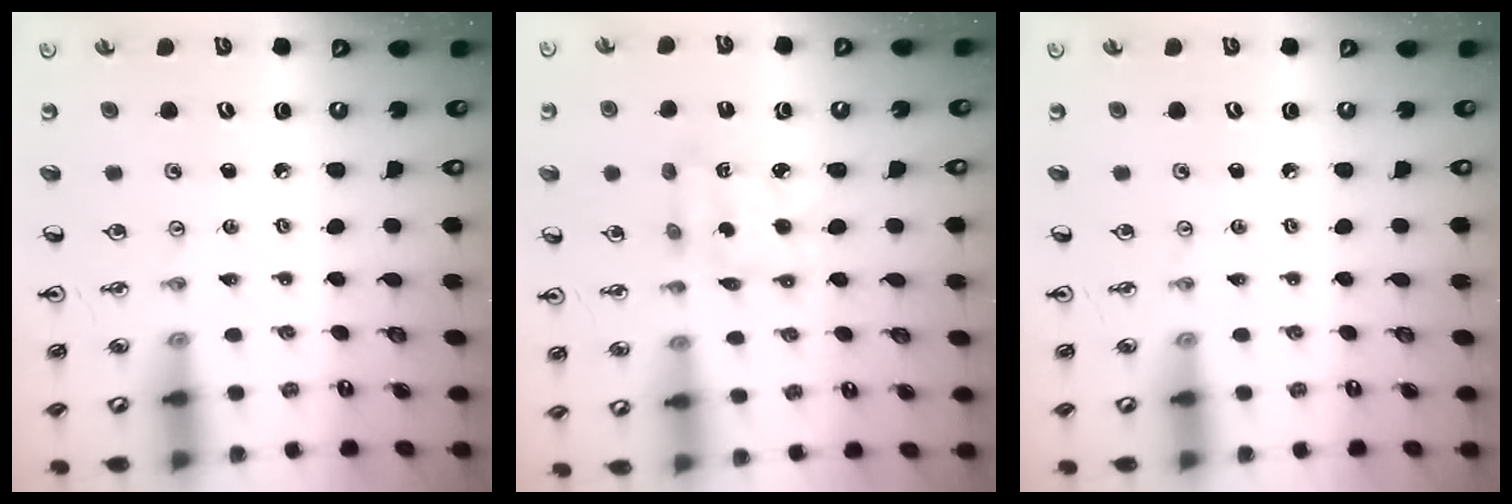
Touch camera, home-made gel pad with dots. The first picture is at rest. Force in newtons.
{"total": 2.9, "press": 2.9, "slide": 0.2}
{"total": 0.0}